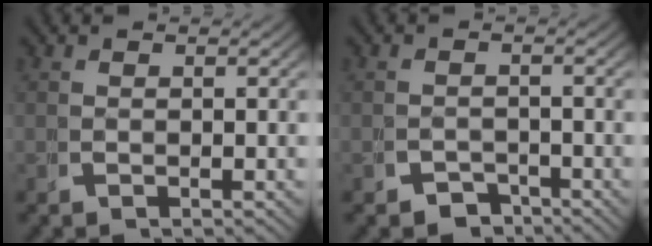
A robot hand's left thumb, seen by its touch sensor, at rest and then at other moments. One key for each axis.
{"total": 2.4, "fx": -2.2, "fy": 0.9, "fz": -0.1, "tx": 0.017, "ty": -0.012, "tz": -0.039}